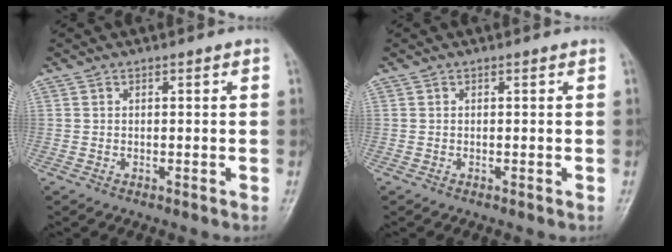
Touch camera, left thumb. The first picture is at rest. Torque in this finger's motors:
{"motor_torque": [0.01, 0.01, 0.02, -0.02, 0.00]}